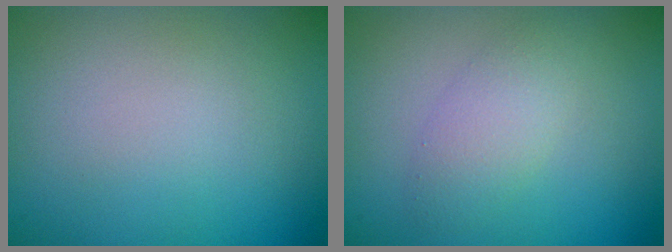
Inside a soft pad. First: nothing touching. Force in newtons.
{"total": 2.5, "press": 2.5, "slide": 0.2}